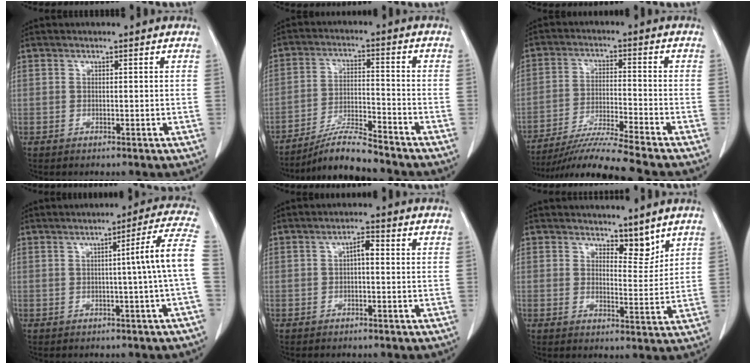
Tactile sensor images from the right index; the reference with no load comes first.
{"total": 8.0, "force": [-7.4, -0.2, 3.1], "torque": [-0.061, -0.011, -0.131]}
{"total": 11.7, "force": [-10.4, -2.6, 4.7], "torque": [-0.074, -0.023, -0.179]}
{"total": 8.1, "force": [-0.6, -1.9, 7.8], "torque": [-0.097, 0.013, -0.007]}
{"total": 2.3, "force": [0.0, 0.8, 2.1], "torque": [-0.035, 0.007, -0.001]}
{"total": 4.0, "force": [3.4, 1.5, 1.5], "torque": [-0.015, -0.009, 0.056]}